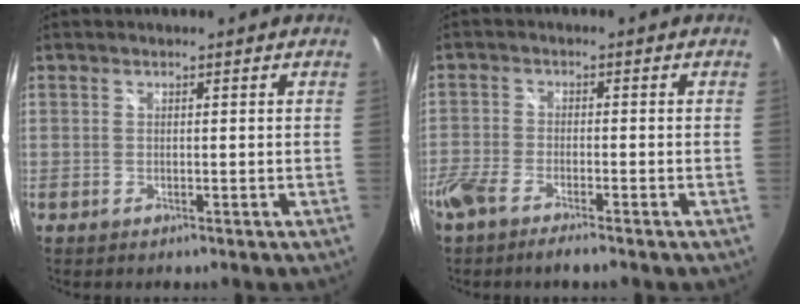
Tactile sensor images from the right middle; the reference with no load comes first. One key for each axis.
{"total": 6.4, "fx": -5.0, "fy": 1.7, "fz": 3.7, "tx": -0.097, "ty": -0.017, "tz": -0.100}